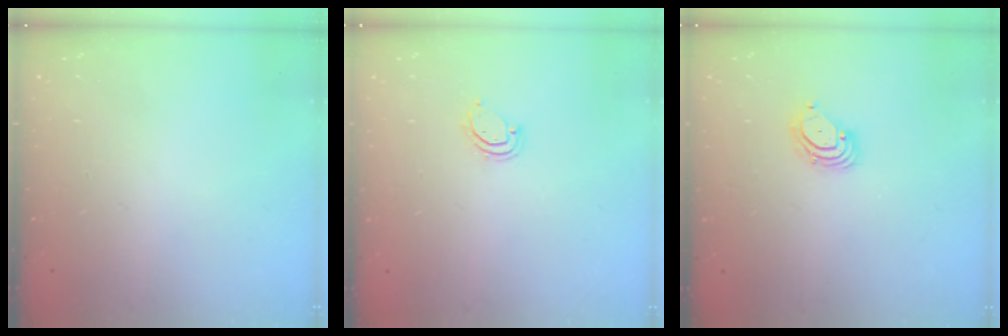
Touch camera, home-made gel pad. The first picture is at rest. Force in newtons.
{"total": 3.7, "press": 3.7, "slide": 0.3}
{"total": 3.6, "press": 3.6, "slide": 0.3}